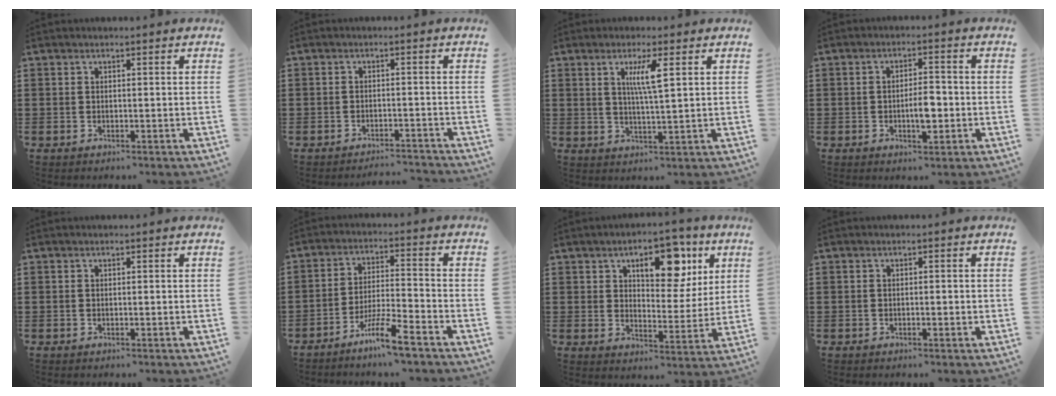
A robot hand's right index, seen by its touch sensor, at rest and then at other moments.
{"total": 2.5, "force": [-2.5, 0.0, -0.2], "torque": [-0.004, 0.002, -0.056]}
{"total": 4.6, "force": [1.6, 0.2, 4.3], "torque": [-0.090, 0.000, 0.023]}
{"total": 4.3, "force": [-0.9, 1.5, 4.0], "torque": [-0.062, 0.002, -0.017]}
{"total": 0.0}
{"total": 7.5, "force": [-5.8, 0.1, 4.7], "torque": [-0.095, -0.004, -0.110]}
{"total": 10.1, "force": [5.0, 5.0, 7.3], "torque": [-0.110, -0.004, 0.079]}
{"total": 0.6, "force": [-0.2, 0.1, 0.6], "torque": [-0.011, -0.004, -0.003]}